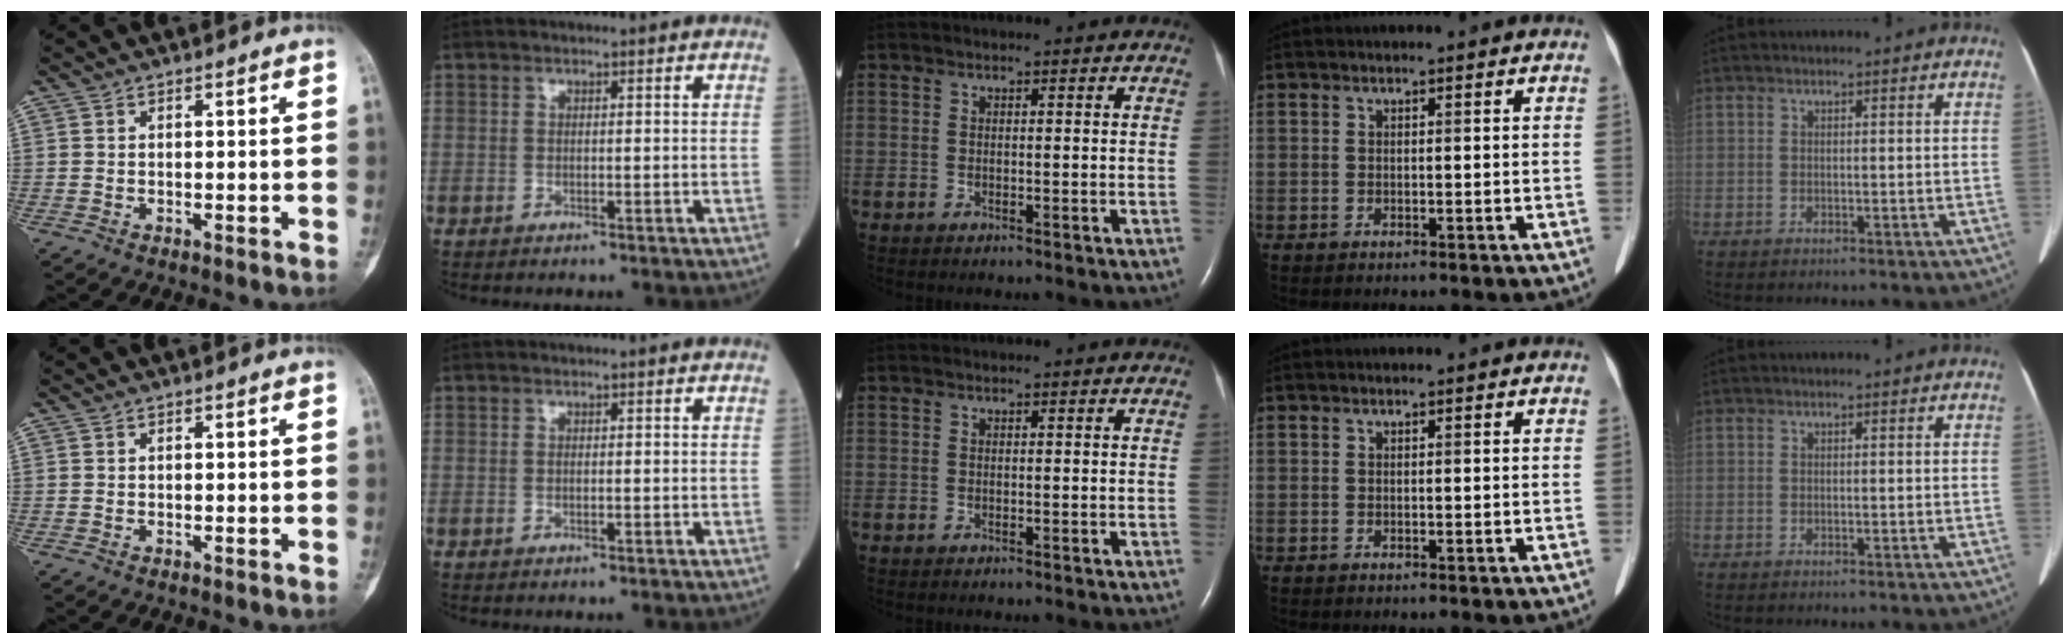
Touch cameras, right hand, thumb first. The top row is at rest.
{}